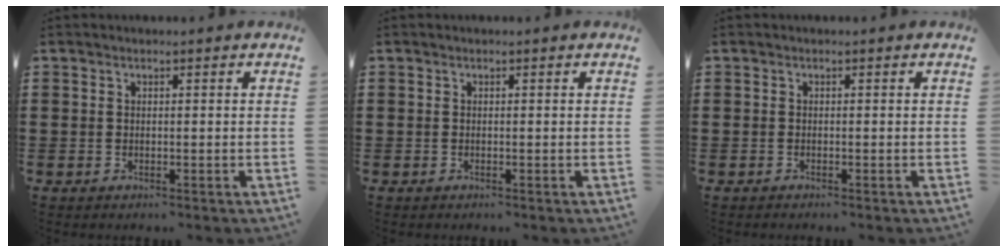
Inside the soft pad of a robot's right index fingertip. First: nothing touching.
{"total": 0.0}
{"total": 0.0}